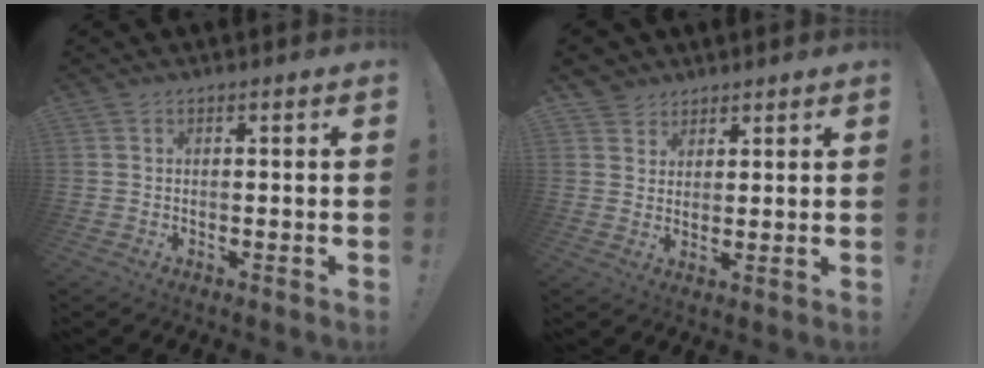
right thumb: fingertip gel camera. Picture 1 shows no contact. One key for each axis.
{"total": 4.4, "fx": 3.3, "fy": 3.0, "fz": -0.3, "tx": -0.009, "ty": -0.018, "tz": 0.066}